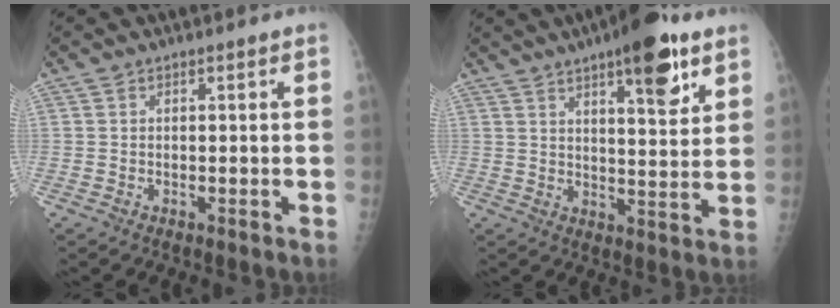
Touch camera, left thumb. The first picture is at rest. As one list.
[{"total": 13.2, "force": [7.6, 3.9, 10.0], "torque": [-0.118, -0.036, 0.106]}]